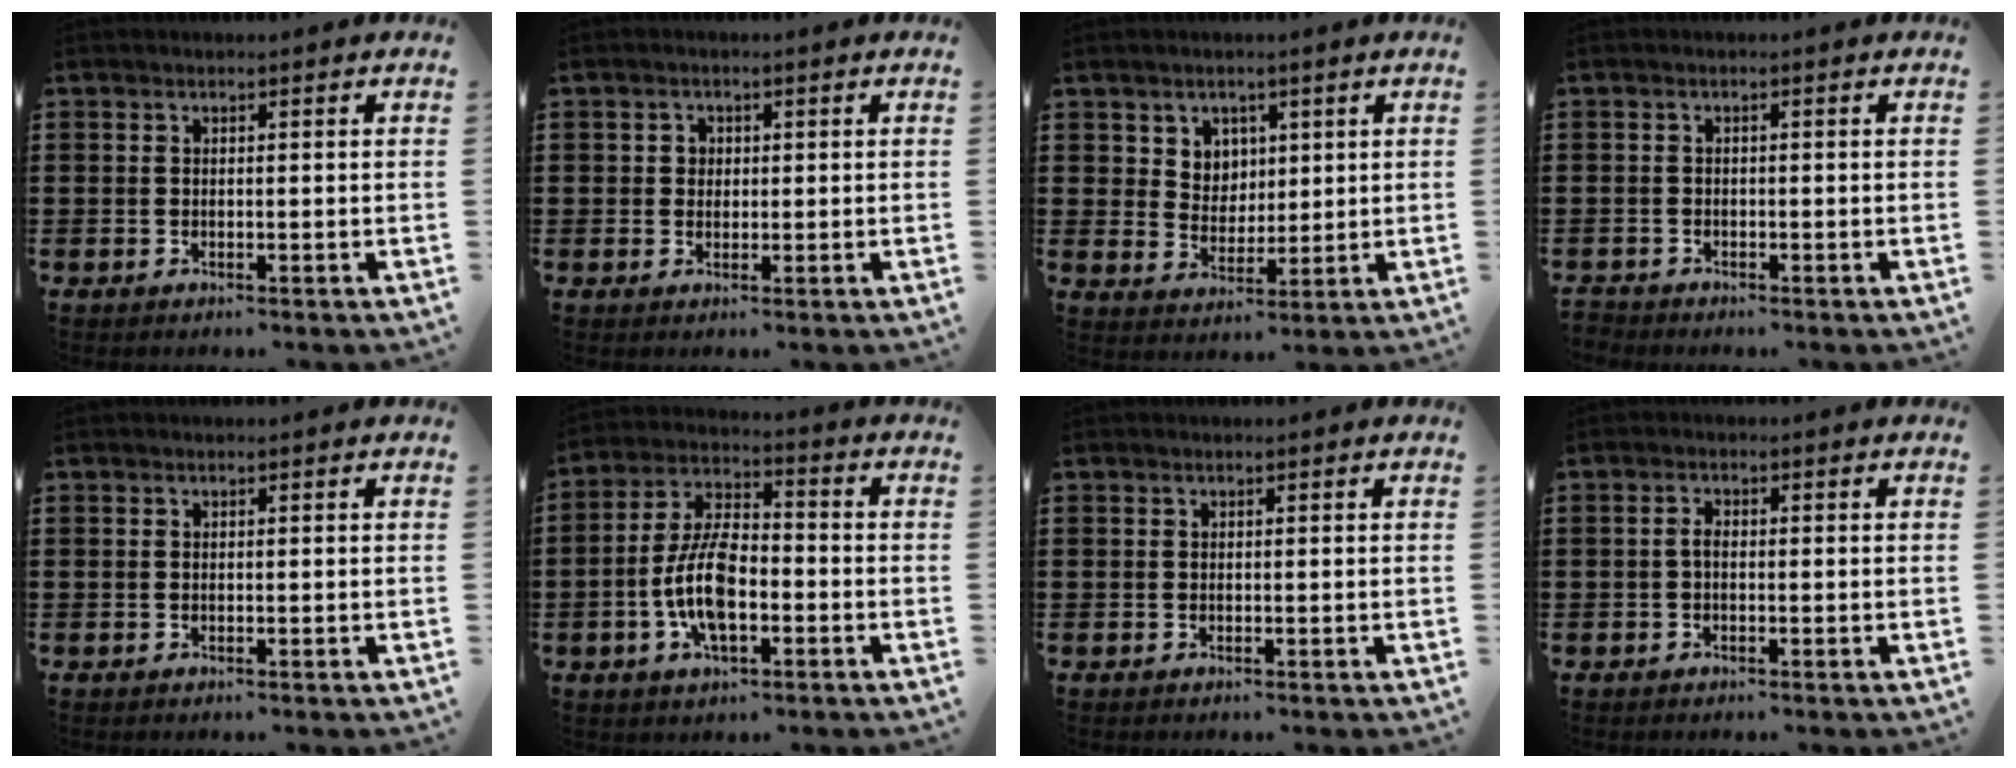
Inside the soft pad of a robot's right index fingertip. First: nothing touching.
{"total": 1.5, "force": [0.2, 1.4, 0.5], "torque": [-0.014, 0.009, 0.003]}
{"total": 4.4, "force": [2.3, 3.7, 0.7], "torque": [-0.025, 0.007, 0.040]}
{"total": 1.0, "force": [-1.0, 0.3, 0.0], "torque": [-0.002, 0.002, -0.022]}
{"total": 0.0}
{"total": 10.1, "force": [-2.6, 4.7, 8.6], "torque": [-0.198, -0.001, -0.055]}
{"total": 0.0}
{"total": 1.5, "force": [-0.4, 0.7, 1.3], "torque": [-0.033, -0.002, -0.012]}